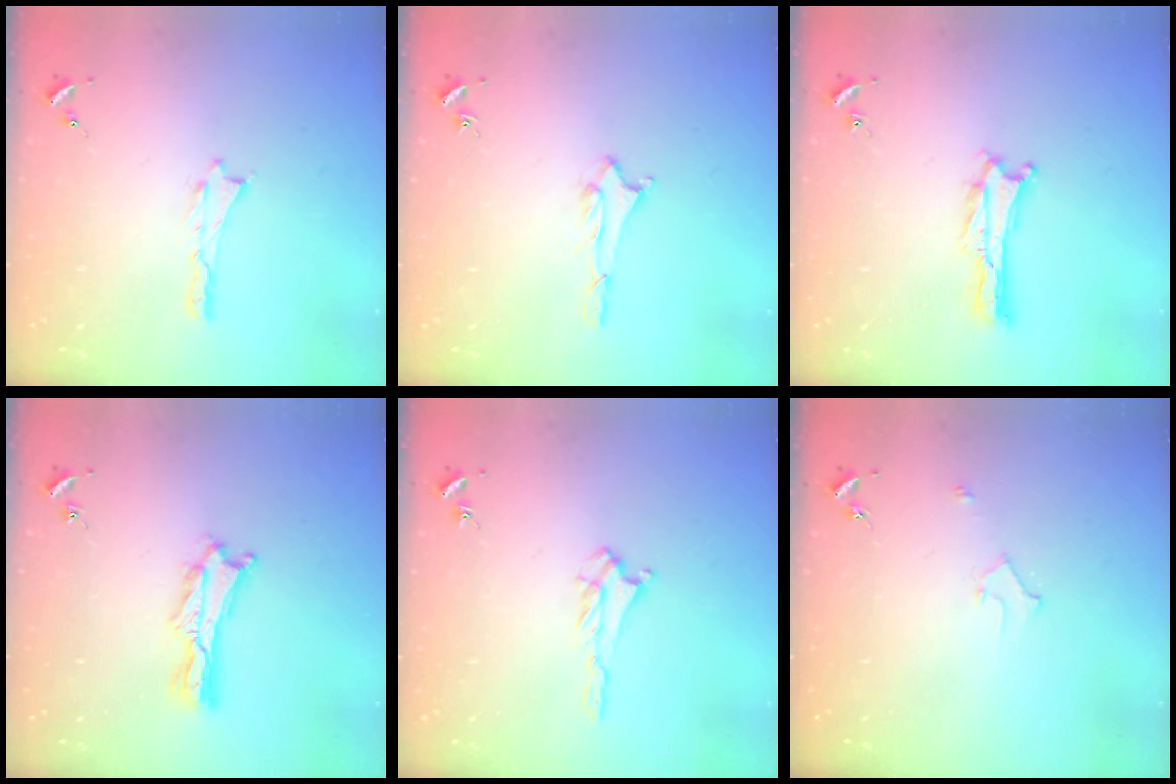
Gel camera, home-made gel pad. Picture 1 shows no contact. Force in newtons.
{"total": 1.6, "press": 1.6, "slide": 0.2}
{"total": 0.0}
{"total": 2.1, "press": 2.1, "slide": 0.3}
{"total": 2.0, "press": 2.0, "slide": 0.5}
{"total": 2.2, "press": 2.2, "slide": 0.2}